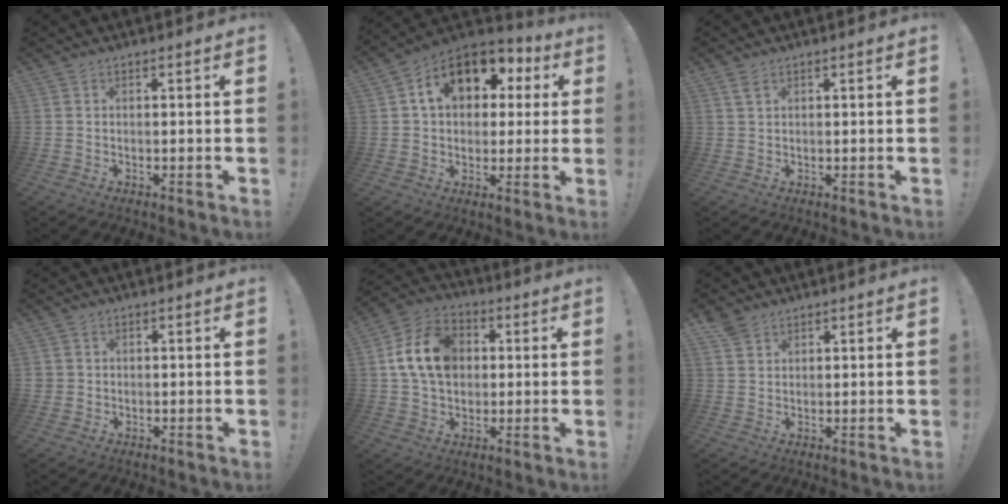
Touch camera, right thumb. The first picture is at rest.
{"total": 15.4, "force": [5.9, 10.3, 9.8], "torque": [-0.152, -0.011, 0.107]}
{"total": 2.3, "force": [1.3, 1.0, 1.6], "torque": [-0.030, 0.000, 0.023]}
{"total": 1.6, "force": [0.2, 1.5, 0.2], "torque": [0.004, 0.000, 0.003]}
{"total": 15.8, "force": [2.9, 11.9, 10.0], "torque": [-0.166, 0.007, 0.062]}
{"total": 3.7, "force": [2.7, 2.1, 1.2], "torque": [-0.014, -0.015, 0.051]}